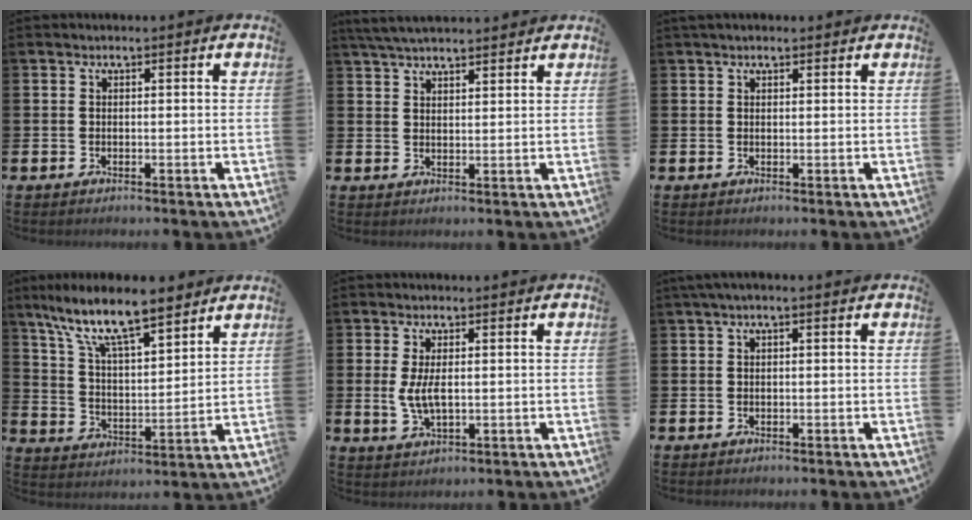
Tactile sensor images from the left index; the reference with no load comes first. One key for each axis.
{"total": 4.5, "fx": 4.2, "fy": 0.8, "fz": 1.3, "tx": -0.031, "ty": -0.012, "tz": 0.077}
{"total": 1.2, "fx": 1.1, "fy": 0.4, "fz": 0.4, "tx": 0.002, "ty": 0.000, "tz": 0.017}
{"total": 11.0, "fx": 9.2, "fy": 2.5, "fz": 5.5, "tx": -0.135, "ty": -0.046, "tz": 0.160}
{"total": 3.8, "fx": 0.5, "fy": 1.6, "fz": 3.4, "tx": -0.062, "ty": 0.004, "tz": 0.005}
{"total": 0.9, "fx": 0.2, "fy": 0.1, "fz": 0.9, "tx": -0.021, "ty": 0.004, "tz": 0.004}